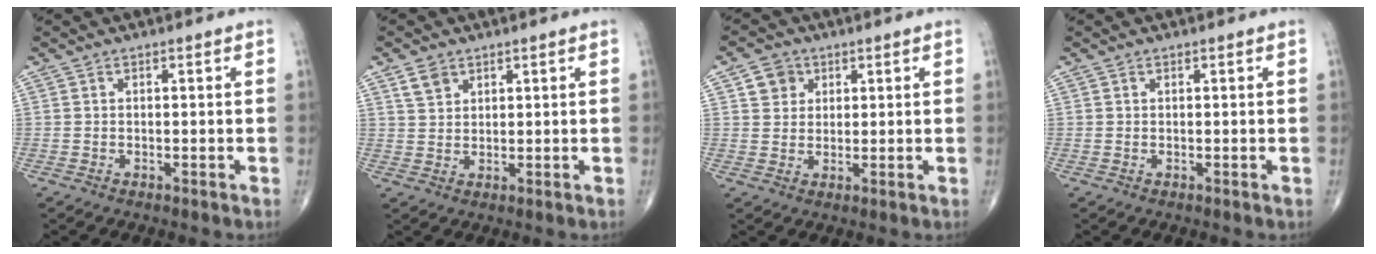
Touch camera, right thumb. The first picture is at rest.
{"total": 3.4, "force": [2.2, 2.3, 1.3], "torque": [-0.017, -0.009, 0.046]}
{"total": 4.5, "force": [1.9, 3.9, 1.3], "torque": [-0.001, -0.006, 0.031]}
{"total": 0.0}